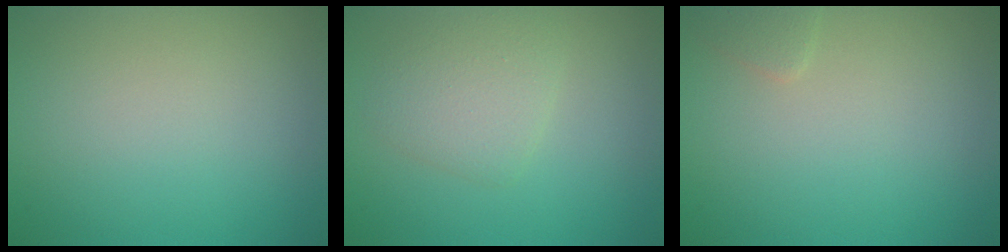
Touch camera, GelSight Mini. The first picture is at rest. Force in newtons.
{"total": 2.7, "press": 2.7, "slide": 0.0}
{"total": 0.9, "press": 0.9, "slide": 0.1}